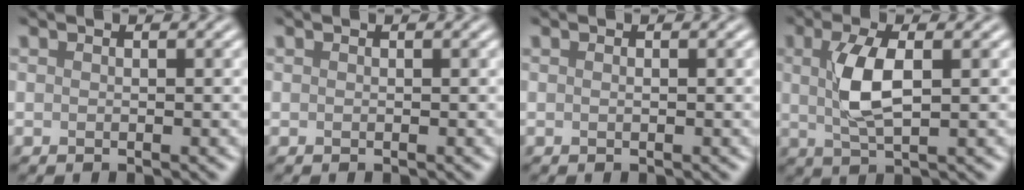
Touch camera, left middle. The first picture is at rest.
{"total": 0.0}
{"total": 0.0}
{"total": 4.4, "force": [0.8, 1.6, 4.1], "torque": [-0.092, 0.003, 0.015]}